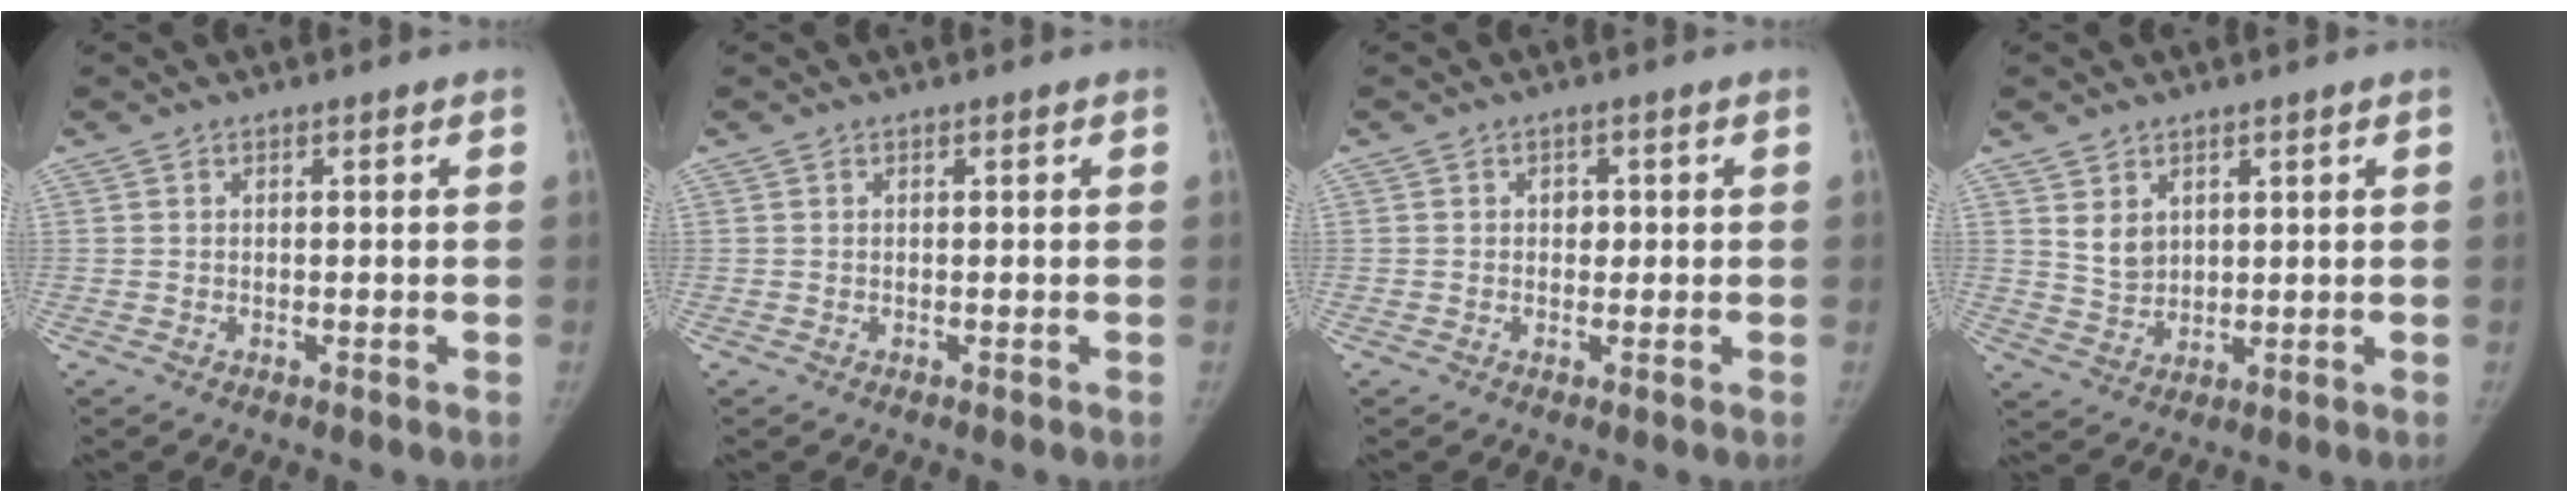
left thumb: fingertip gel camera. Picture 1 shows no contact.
{"total": 0.0}
{"total": 1.7, "force": [0.2, 1.4, 0.9], "torque": [0.001, 0.002, 0.000]}
{"total": 4.6, "force": [2.3, 3.4, 2.1], "torque": [-0.019, -0.024, 0.054]}